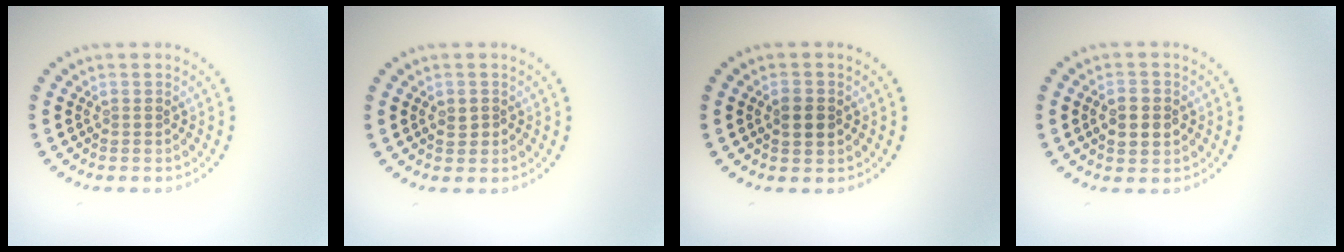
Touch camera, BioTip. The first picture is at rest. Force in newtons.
{"total": 1.3, "press": 1.3, "slide": 0.4}
{"total": 2.2, "press": 2.2, "slide": 0.1}
{"total": 2.9, "press": 2.9, "slide": 0.1}